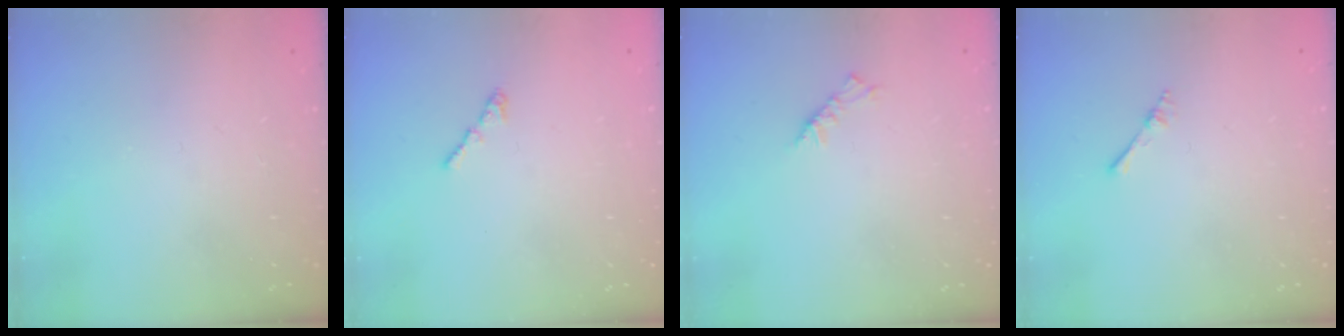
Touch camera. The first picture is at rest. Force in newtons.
{"total": 1.2, "press": 1.1, "slide": 0.5}
{"total": 3.7, "press": 3.7, "slide": 0.8}
{"total": 2.2, "press": 2.2, "slide": 0.3}